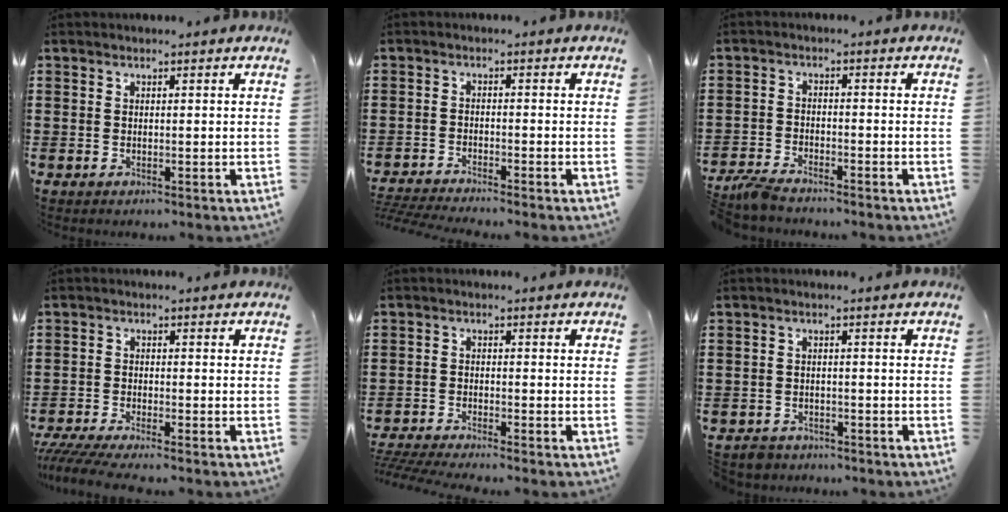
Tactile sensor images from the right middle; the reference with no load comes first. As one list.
[{"total": 2.6, "force": [-2.6, -0.2, 0.6], "torque": [-0.018, -0.004, -0.055]}, {"total": 3.3, "force": [-3.2, 0.5, 0.9], "torque": [-0.031, 0.001, -0.069]}, {"total": 3.1, "force": [-2.8, 0.0, 1.3], "torque": [-0.038, -0.012, -0.060]}, {"total": 3.0, "force": [-2.9, -0.2, 0.9], "torque": [-0.029, -0.009, -0.064]}, {"total": 2.1, "force": [-2.0, 0.5, -0.2], "torque": [-0.004, 0.000, -0.046]}]